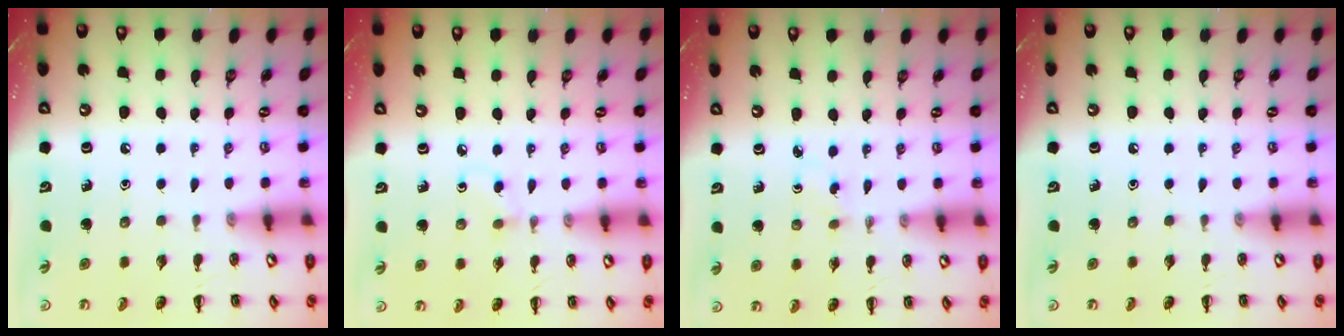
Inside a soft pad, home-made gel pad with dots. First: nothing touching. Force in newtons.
{"total": 2.9, "press": 2.7, "slide": 1.0}
{"total": 1.3, "press": 1.1, "slide": 0.7}
{"total": 0.0}